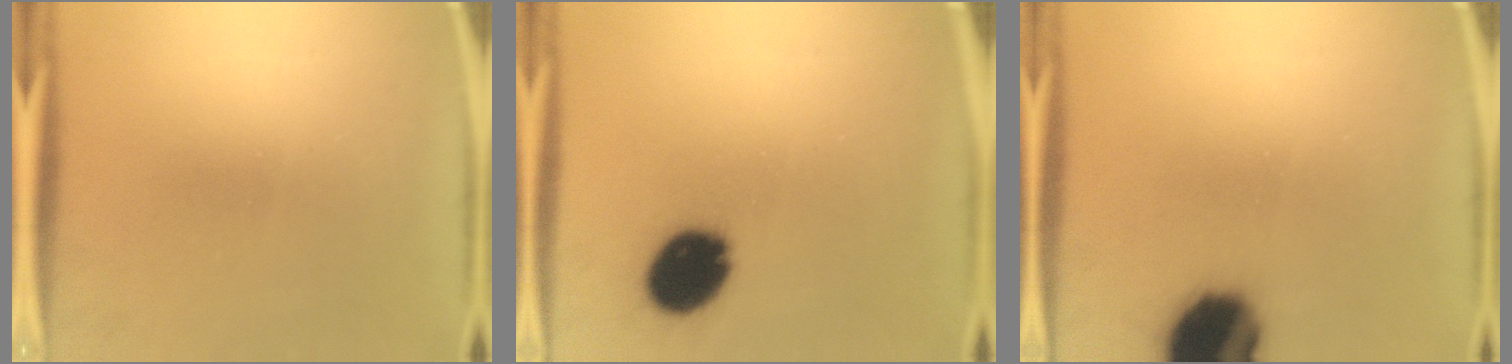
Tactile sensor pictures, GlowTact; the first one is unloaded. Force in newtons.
{"total": 10.5}
{"total": 18.4}